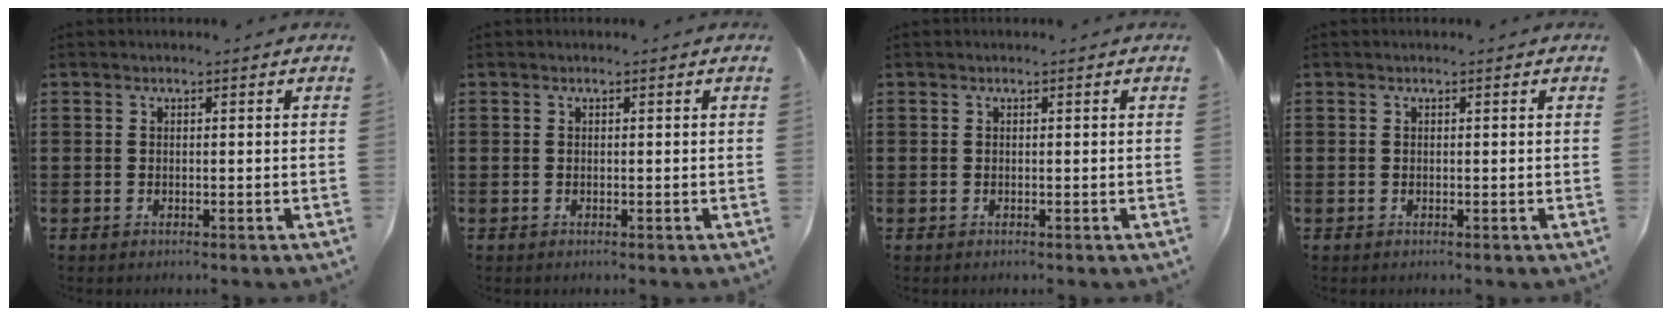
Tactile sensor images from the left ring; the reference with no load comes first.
{"total": 0.0}
{"total": 0.0}
{"total": 0.0}